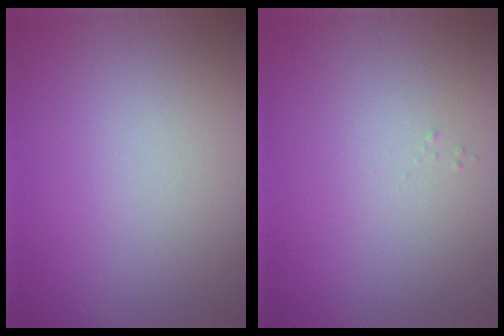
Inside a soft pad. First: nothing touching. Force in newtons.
{"total": 0.0}